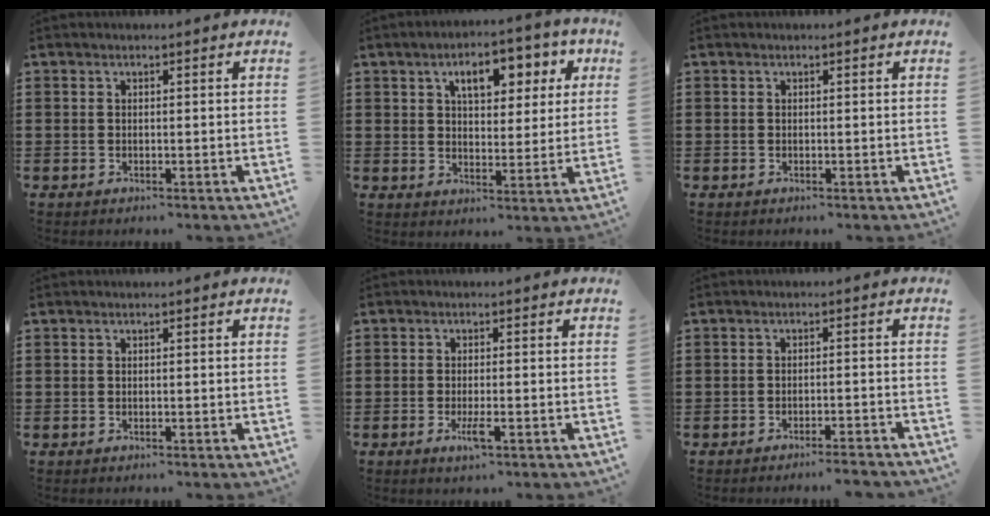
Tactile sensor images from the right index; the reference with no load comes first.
{"total": 7.9, "force": [3.9, 3.8, 5.7], "torque": [-0.097, 0.001, 0.060]}
{"total": 0.0}
{"total": 0.0}
{"total": 2.9, "force": [-1.3, 0.4, 2.5], "torque": [-0.056, -0.009, -0.026]}
{"total": 2.2, "force": [-2.1, -0.2, 0.7], "torque": [-0.013, 0.000, -0.043]}